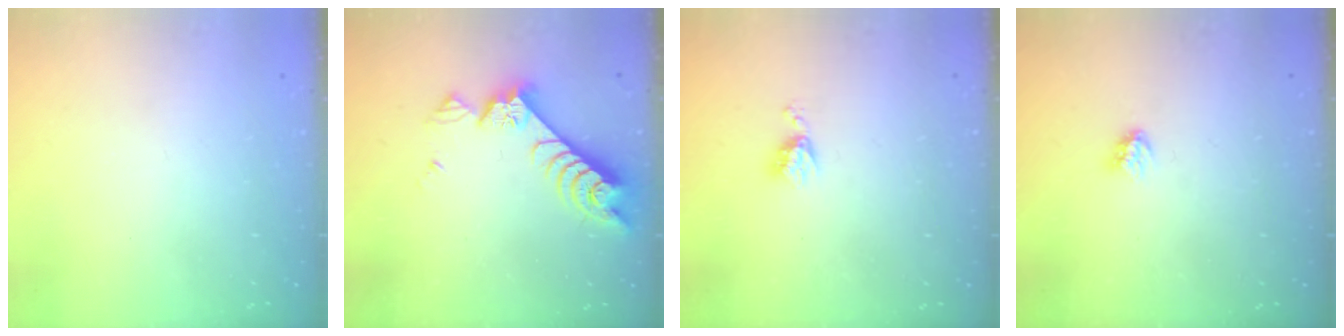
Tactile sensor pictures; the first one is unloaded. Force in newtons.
{"total": 7.8, "press": 7.7, "slide": 1.2}
{"total": 4.3, "press": 4.2, "slide": 0.5}
{"total": 2.9, "press": 2.9, "slide": 0.4}